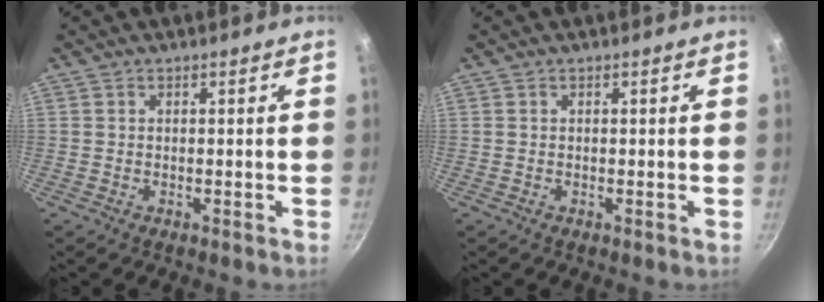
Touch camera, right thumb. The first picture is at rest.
{"total": 0.0}